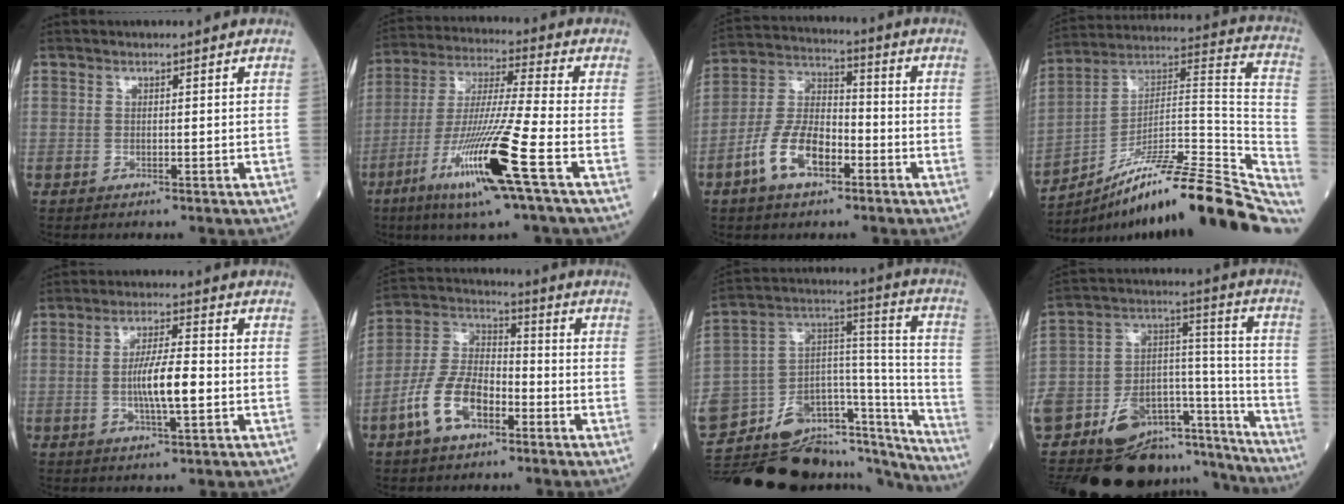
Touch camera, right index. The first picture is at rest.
{"total": 16.2, "force": [-7.2, -0.8, 14.5], "torque": [-0.299, -0.027, -0.135]}
{"total": 10.4, "force": [-4.8, 4.9, 7.8], "torque": [-0.169, 0.014, -0.092]}
{"total": 29.2, "force": [-23.4, 2.5, 17.3], "torque": [-0.171, 0.015, -0.354]}
{"total": 7.1, "force": [-1.1, 0.9, 6.9], "torque": [-0.130, 0.001, -0.022]}
{"total": 11.0, "force": [-5.1, 5.4, 8.1], "torque": [-0.182, 0.014, -0.098]}
{"total": 35.2, "force": [-31.2, 7.7, 14.5], "torque": [-0.194, 0.017, -0.448]}
{"total": 30.1, "force": [-24.6, 11.2, 13.4], "torque": [-0.273, 0.027, -0.366]}